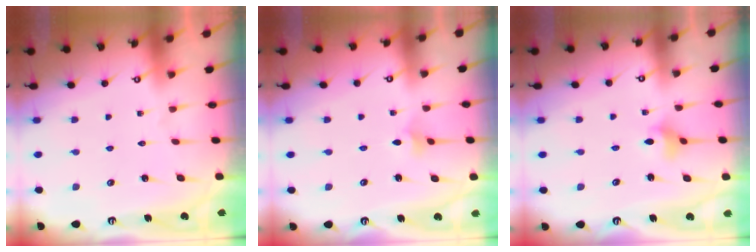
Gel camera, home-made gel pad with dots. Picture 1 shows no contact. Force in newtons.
{"total": 2.8, "press": 2.8, "slide": 0.6}
{"total": 3.6, "press": 3.6, "slide": 0.3}